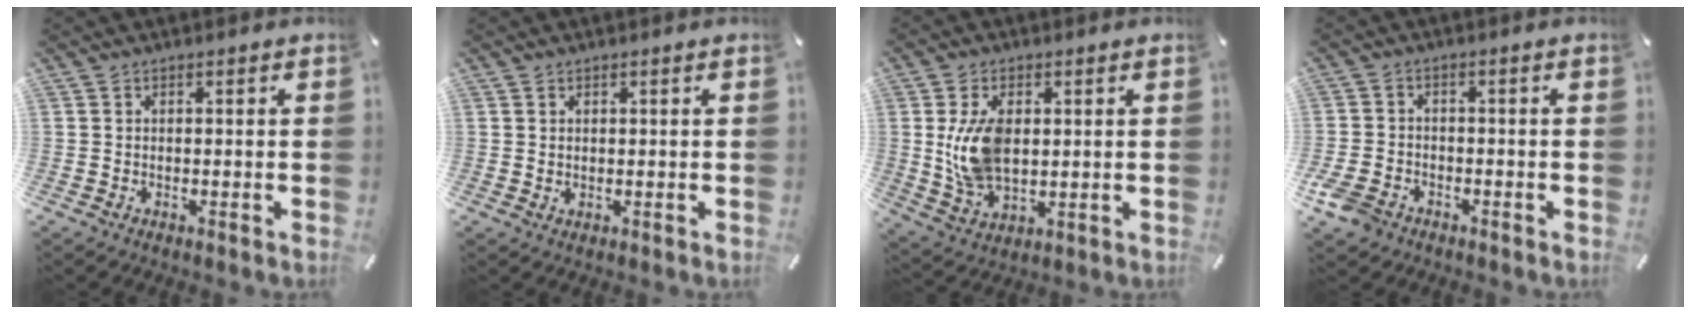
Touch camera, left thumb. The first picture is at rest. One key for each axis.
{"total": 0.6, "fx": 0.5, "fy": 0.3, "fz": 0.3, "tx": -0.005, "ty": -0.001, "tz": 0.010}
{"total": 11.2, "fx": 1.7, "fy": 7.0, "fz": 8.6, "tx": -0.177, "ty": -0.005, "tz": 0.031}
{"total": 4.8, "fx": -2.9, "fy": 3.3, "fz": 2.0, "tx": -0.058, "ty": 0.010, "tz": -0.058}